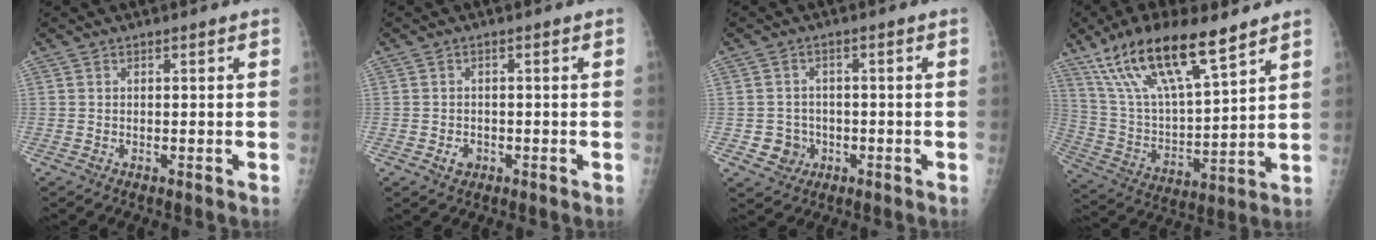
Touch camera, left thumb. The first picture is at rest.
{"total": 2.1, "force": [-0.8, 1.7, 0.9], "torque": [-0.007, 0.004, -0.009]}
{"total": 4.4, "force": [-1.2, 4.1, 0.9], "torque": [0.010, 0.010, -0.015]}
{"total": 19.9, "force": [13.0, 5.5, 14.0], "torque": [-0.248, -0.041, 0.251]}